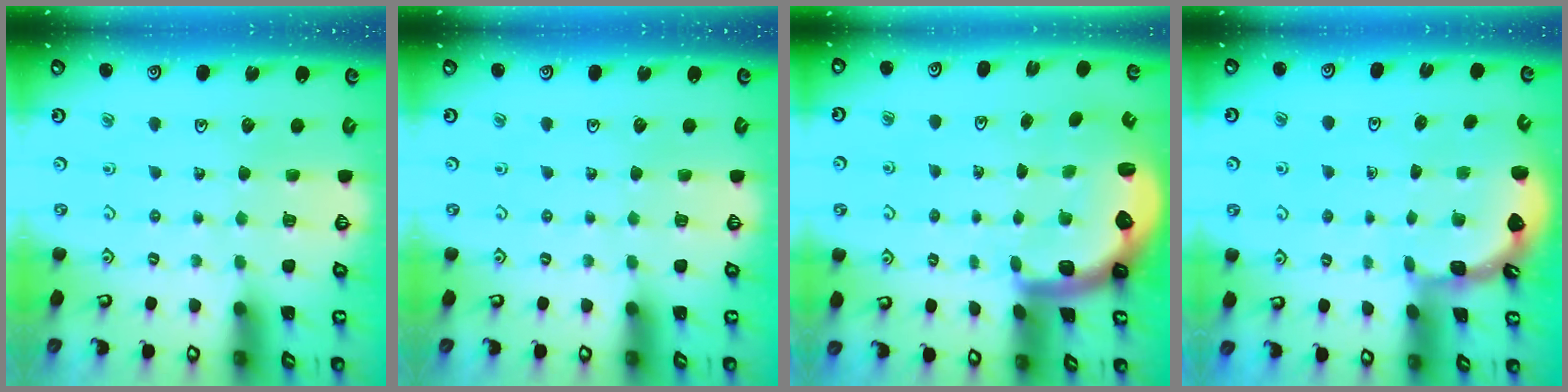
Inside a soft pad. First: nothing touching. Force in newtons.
{"total": 0.0}
{"total": 2.8, "press": 2.4, "slide": 1.4}
{"total": 1.4, "press": 1.4, "slide": 0.1}